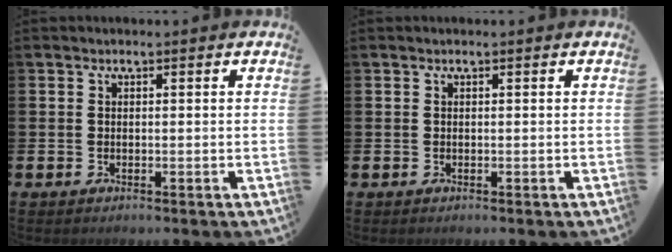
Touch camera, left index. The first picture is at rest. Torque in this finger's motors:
{"motor_torque": [-0.03, 0.03, 0.00, 0.00]}